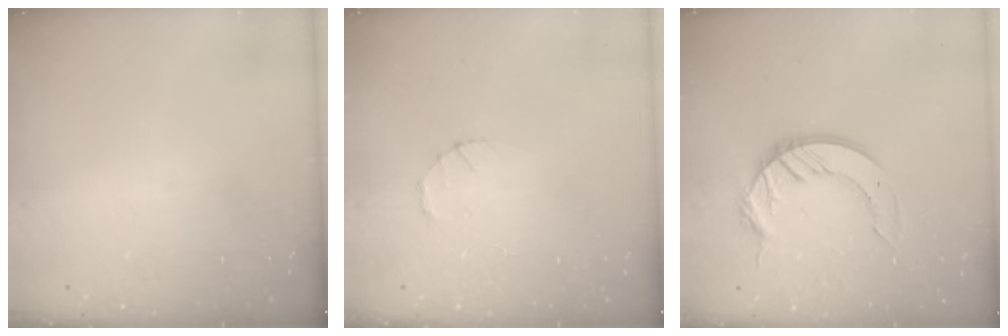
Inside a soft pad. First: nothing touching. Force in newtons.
{"total": 1.4, "press": 1.3, "slide": 0.3}
{"total": 12.2, "press": 12.1, "slide": 1.1}